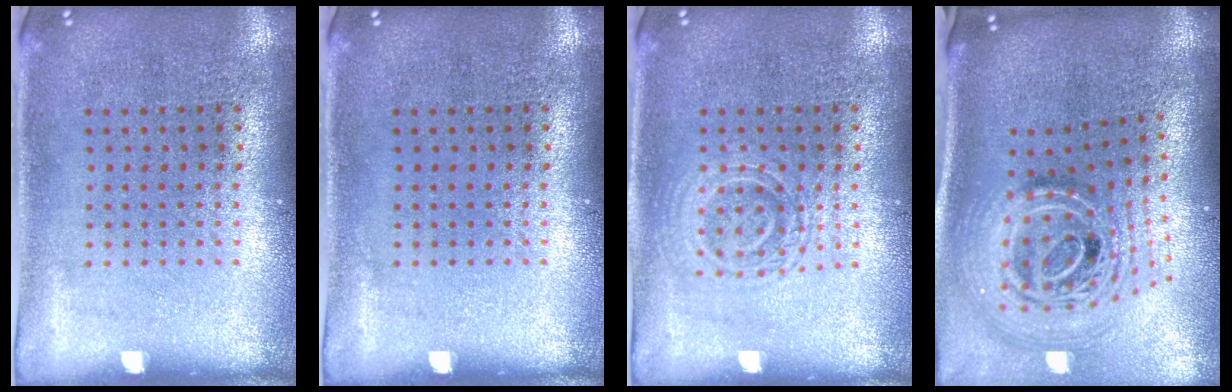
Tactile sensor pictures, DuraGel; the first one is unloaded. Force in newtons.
{"total": 0.0}
{"total": 1.1, "press": 1.0, "slide": 0.3}
{"total": 2.7, "press": 1.9, "slide": 2.0}